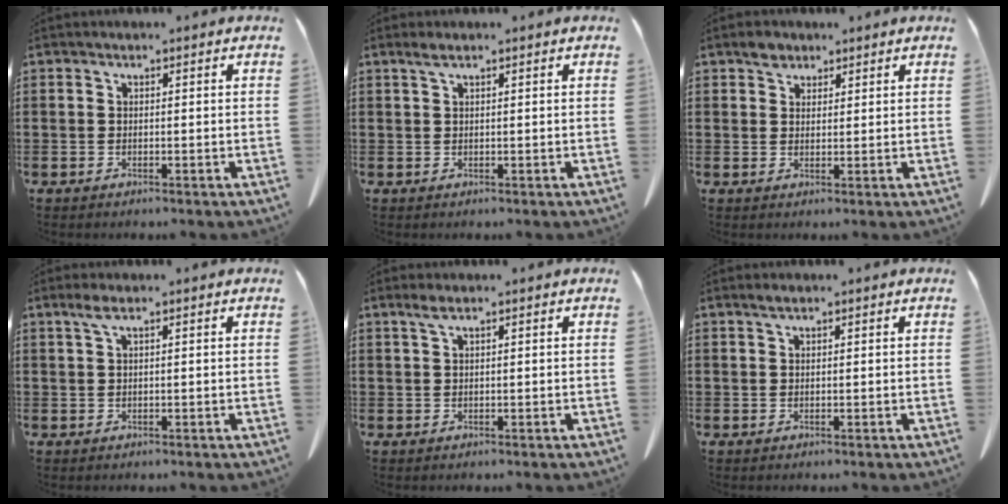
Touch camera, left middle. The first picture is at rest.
{"total": 1.3, "force": [0.7, 0.2, 1.1], "torque": [-0.023, 0.001, 0.013]}
{"total": 2.5, "force": [1.9, 1.6, 0.8], "torque": [-0.011, 0.002, 0.034]}
{"total": 1.9, "force": [0.7, 0.3, 1.7], "torque": [-0.035, 0.002, 0.013]}
{"total": 1.6, "force": [0.7, 0.3, 1.4], "torque": [-0.029, 0.002, 0.013]}
{"total": 1.0, "force": [0.6, 0.3, 0.8], "torque": [-0.016, 0.002, 0.011]}